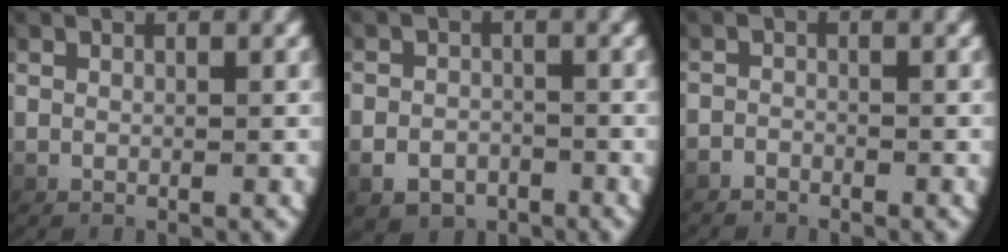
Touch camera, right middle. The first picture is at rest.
{"total": 3.2, "force": [-2.3, 2.1, 0.6], "torque": [-0.004, -0.009, -0.035]}
{"total": 1.8, "force": [-1.7, 0.1, -0.4], "torque": [0.004, -0.009, -0.029]}